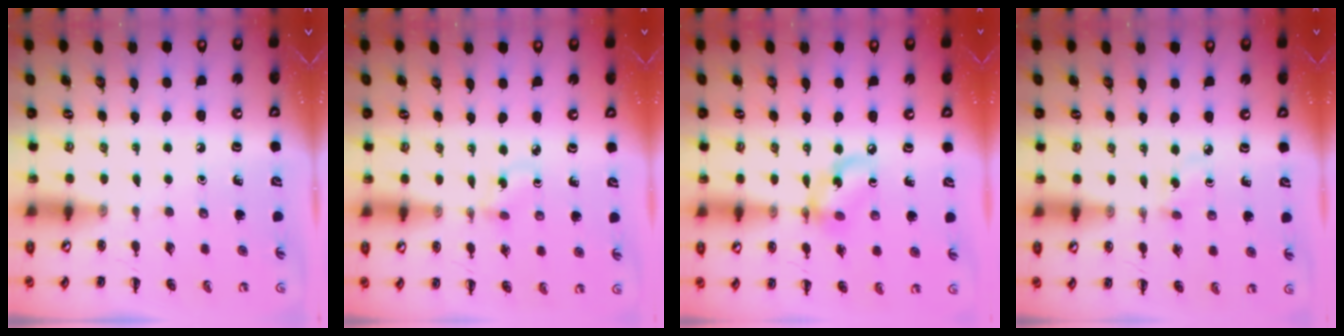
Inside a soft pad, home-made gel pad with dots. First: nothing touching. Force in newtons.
{"total": 1.7, "press": 1.5, "slide": 0.9}
{"total": 9.4, "press": 9.3, "slide": 1.4}
{"total": 3.4, "press": 3.1, "slide": 1.4}